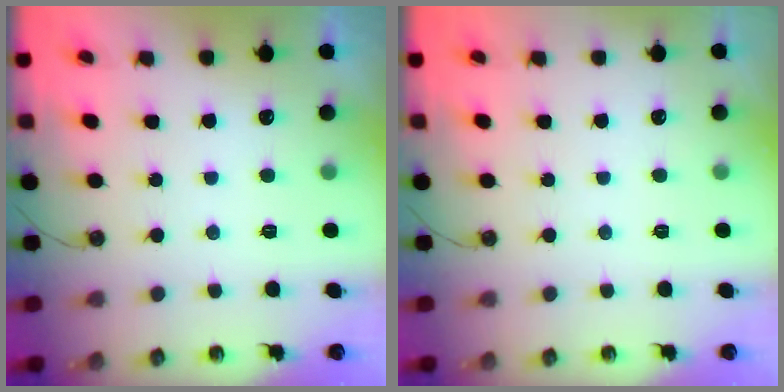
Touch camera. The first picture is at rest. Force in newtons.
{"total": 0.0}